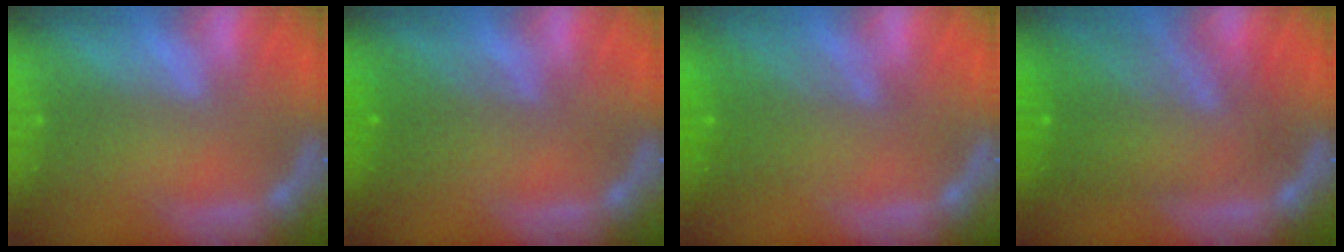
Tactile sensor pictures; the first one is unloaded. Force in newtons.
{"total": 3.0}
{"total": 4.6}
{"total": 9.0}